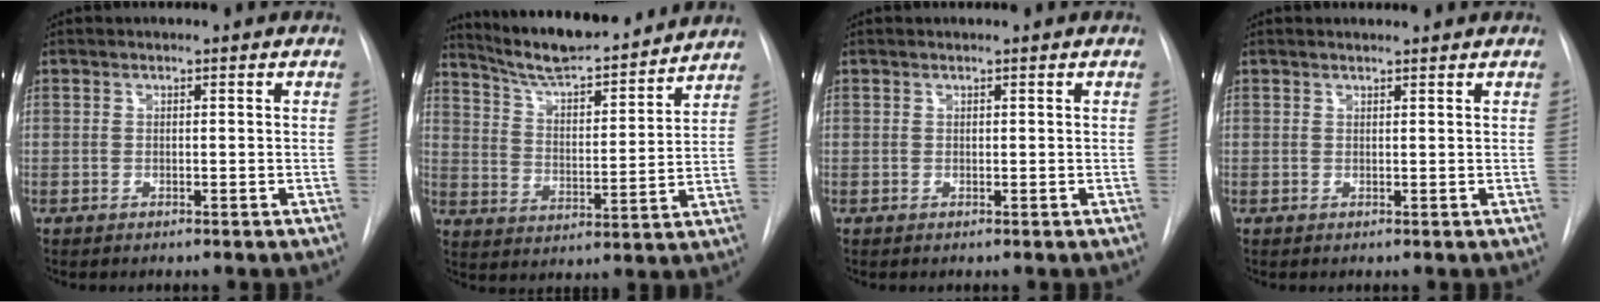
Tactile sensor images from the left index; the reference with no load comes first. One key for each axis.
{"total": 18.6, "fx": 16.9, "fy": 2.3, "fz": 7.4, "tx": -0.121, "ty": 0.002, "tz": 0.256}
{"total": 0.0}
{"total": 1.9, "fx": 1.9, "fy": 0.2, "fz": 0.4, "tx": -0.010, "ty": 0.013, "tz": 0.027}